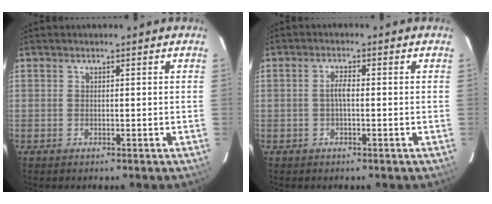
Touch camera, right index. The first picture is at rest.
{"total": 2.0, "force": [-0.3, 0.6, 1.9], "torque": [-0.038, 0.007, -0.007]}